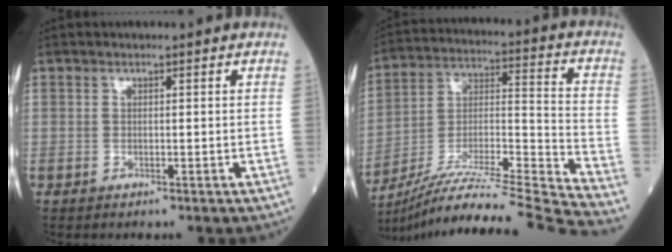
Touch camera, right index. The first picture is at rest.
{"total": 25.6, "force": [-23.2, -2.9, 10.4], "torque": [-0.166, -0.032, -0.381]}